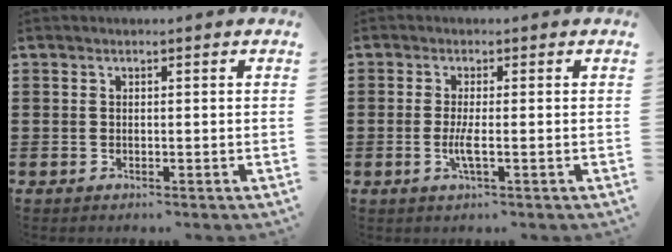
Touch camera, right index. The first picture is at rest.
{"total": 2.9, "force": [-0.8, 0.3, 2.8], "torque": [-0.064, -0.009, -0.019]}